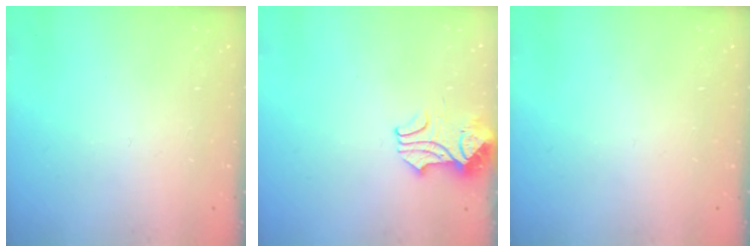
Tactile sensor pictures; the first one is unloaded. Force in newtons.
{"total": 2.4, "press": 2.3, "slide": 0.6}
{"total": 0.0}